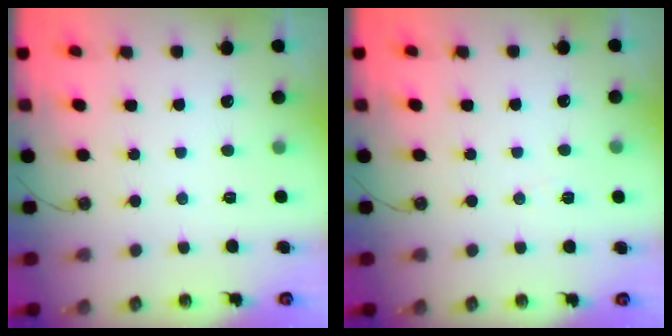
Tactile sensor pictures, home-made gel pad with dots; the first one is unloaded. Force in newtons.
{"total": 3.3, "press": 2.7, "slide": 1.9}